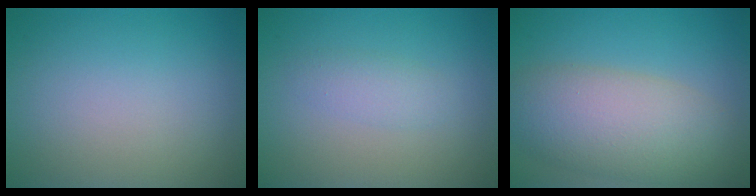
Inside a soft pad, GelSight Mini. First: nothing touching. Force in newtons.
{"total": 1.6, "press": 1.6, "slide": 0.0}
{"total": 7.7, "press": 7.7, "slide": 0.4}